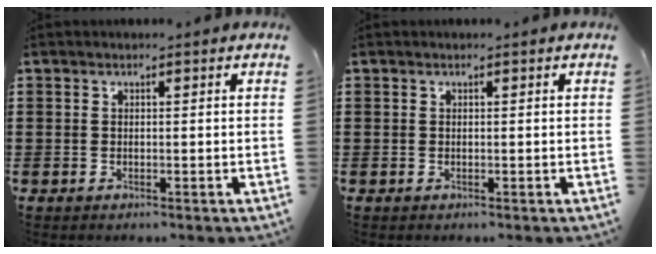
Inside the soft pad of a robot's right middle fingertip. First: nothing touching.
{"total": 0.0}